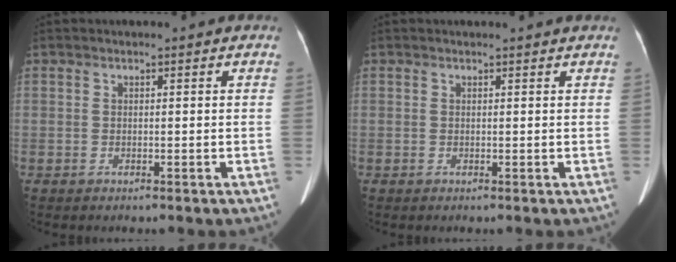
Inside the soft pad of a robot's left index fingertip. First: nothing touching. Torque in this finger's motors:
{"motor_torque": [-0.03, -0.47, -0.04, -0.05]}